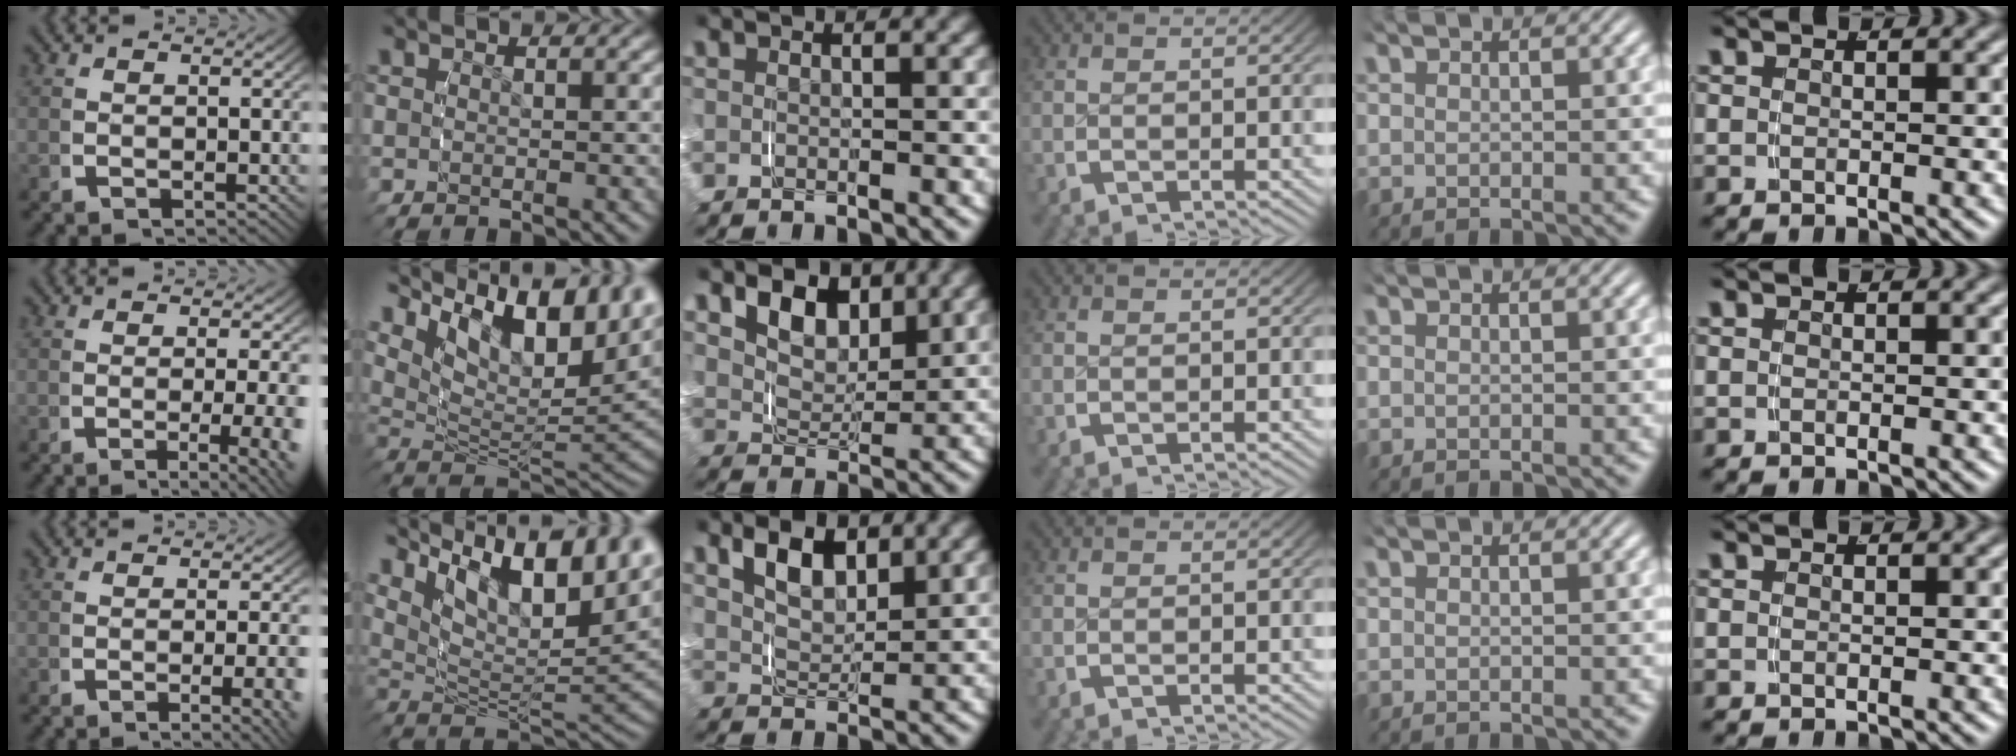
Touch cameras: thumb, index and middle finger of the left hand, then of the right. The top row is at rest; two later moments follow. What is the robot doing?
{"motion": "grasp_and_lifting", "object": "keyboard"}